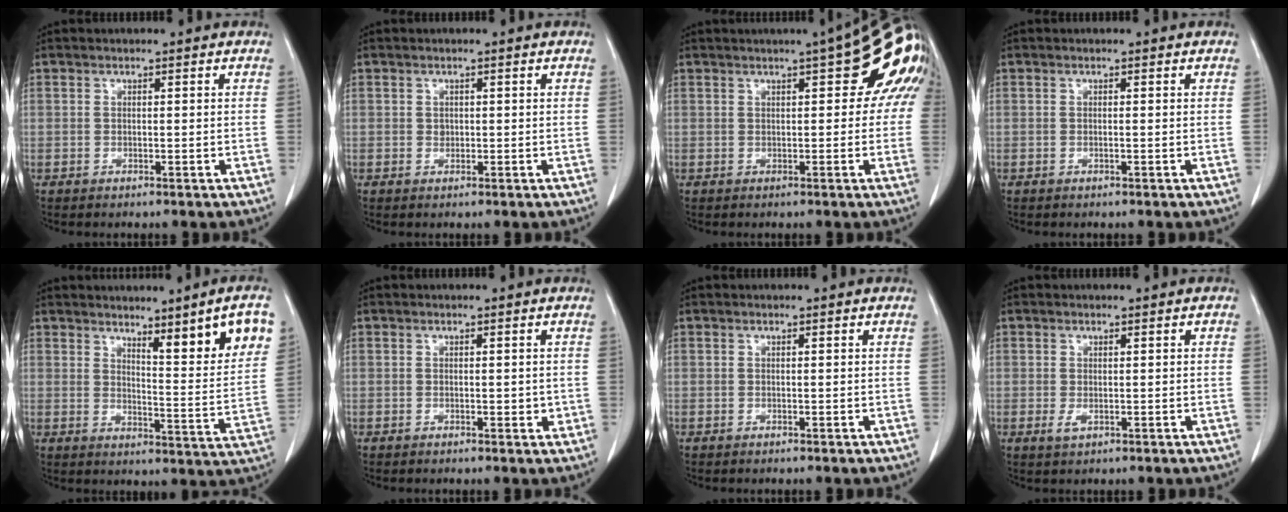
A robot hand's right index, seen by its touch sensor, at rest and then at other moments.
{"total": 0.7, "force": [0.1, 0.7, 0.3], "torque": [-0.002, 0.001, 0.002]}
{"total": 12.3, "force": [4.5, 3.4, 11.0], "torque": [-0.129, 0.036, 0.044]}
{"total": 0.0}
{"total": 10.8, "force": [6.1, 0.6, 8.9], "torque": [-0.110, -0.016, 0.086]}
{"total": 1.3, "force": [-0.1, 0.6, 1.1], "torque": [-0.015, -0.001, 0.000]}
{"total": 0.0}
{"total": 1.5, "force": [-0.4, 1.0, 1.1], "torque": [-0.013, -0.002, -0.004]}